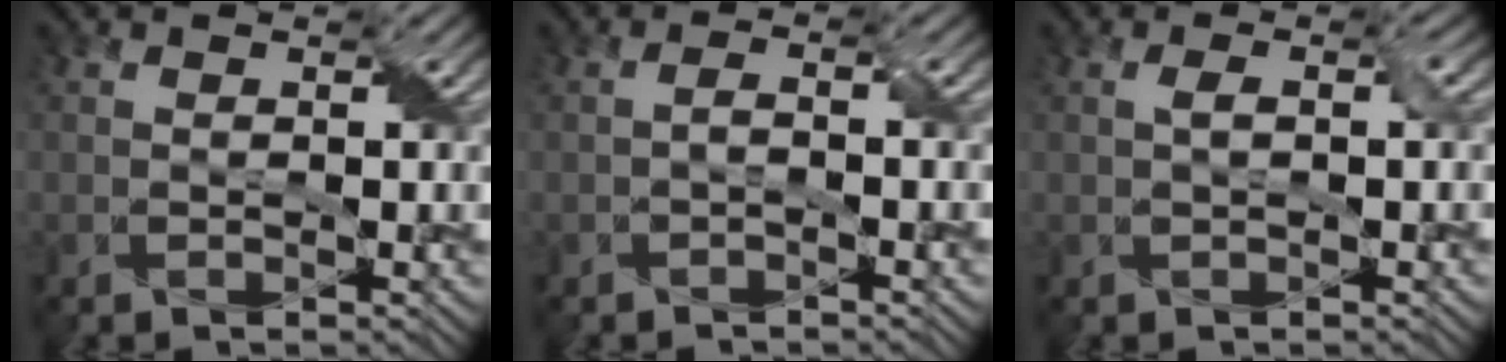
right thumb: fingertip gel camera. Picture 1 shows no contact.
{"total": 1.2, "force": [-0.6, 0.4, 1.0], "torque": [-0.023, 0.003, -0.012]}
{"total": 1.5, "force": [0.2, 0.4, 1.4], "torque": [-0.030, 0.006, 0.003]}